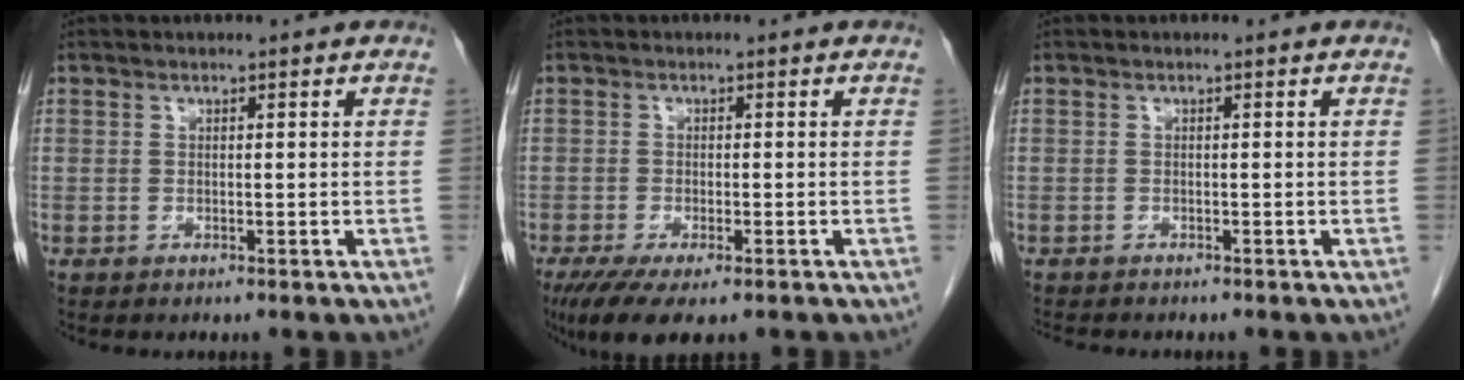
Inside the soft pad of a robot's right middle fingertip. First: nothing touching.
{"total": 8.0, "force": [-5.5, 2.1, 5.4], "torque": [-0.083, -0.020, -0.086]}
{"total": 2.6, "force": [-2.3, 0.6, 1.0], "torque": [-0.018, -0.006, -0.033]}